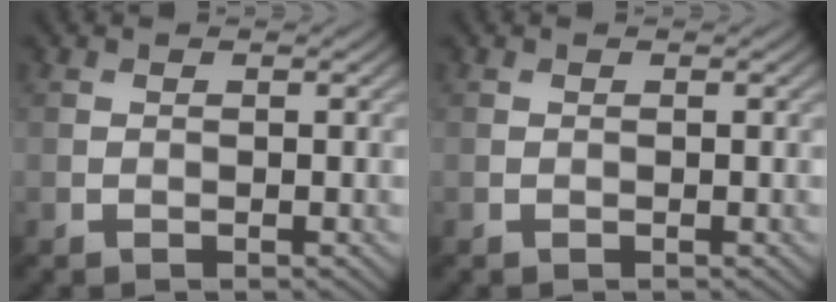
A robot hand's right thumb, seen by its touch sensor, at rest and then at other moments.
{"total": 0.0}